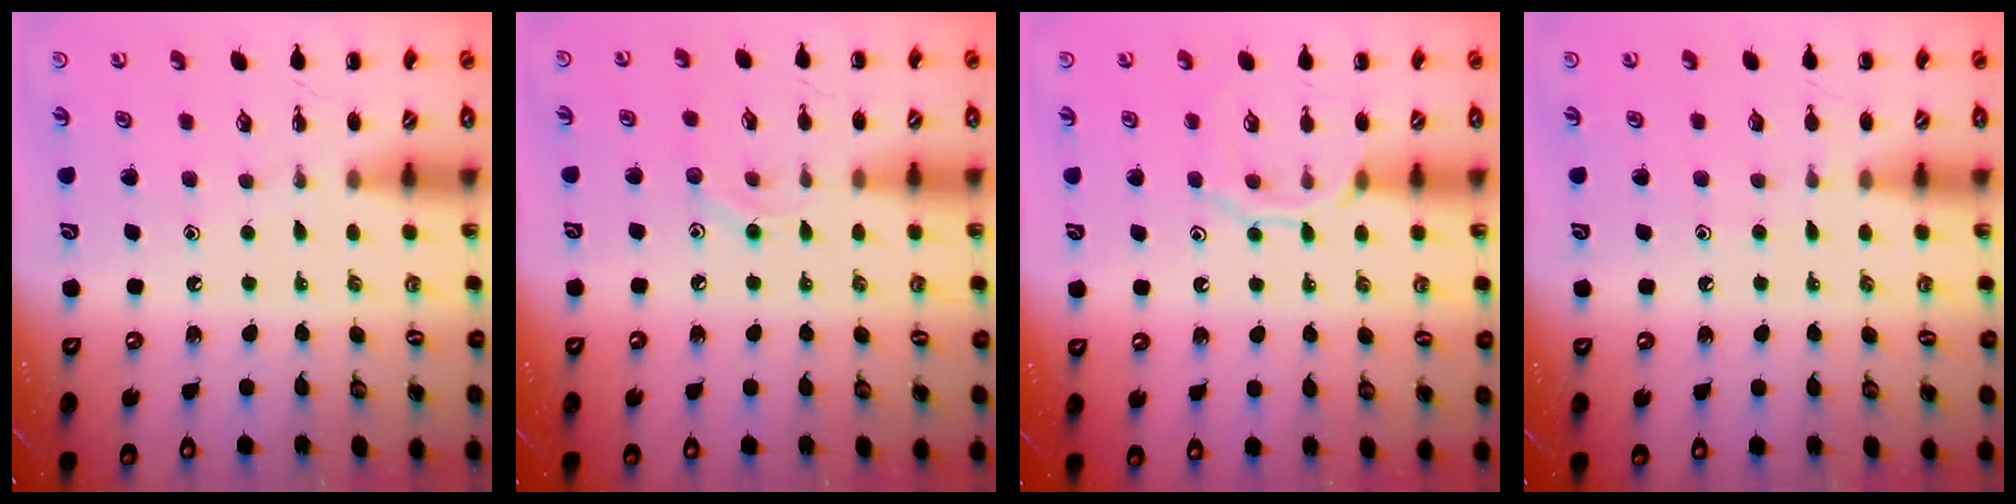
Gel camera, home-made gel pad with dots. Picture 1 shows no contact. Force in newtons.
{"total": 6.7, "press": 6.6, "slide": 1.1}
{"total": 9.5, "press": 9.5, "slide": 0.6}
{"total": 4.5, "press": 4.3, "slide": 1.4}